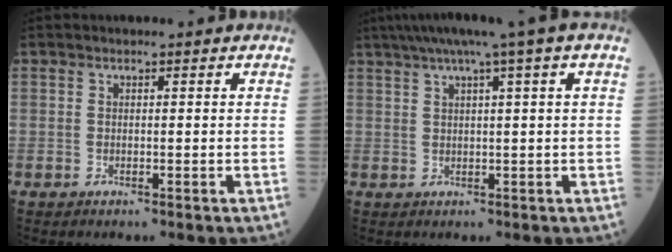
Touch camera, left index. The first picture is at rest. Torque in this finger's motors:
{"motor_torque": [0.90, -1.24, 0.27, 0.15]}